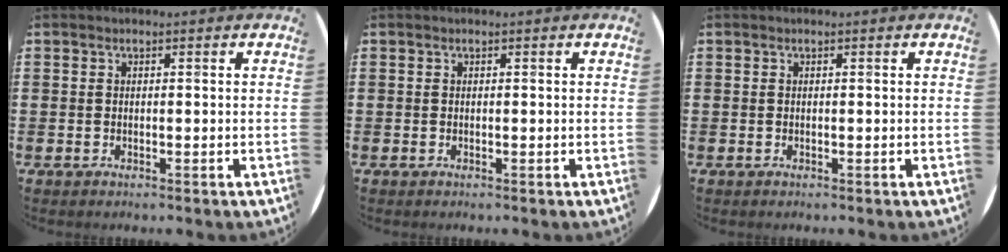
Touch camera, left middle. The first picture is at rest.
{"total": 0.0}
{"total": 0.0}